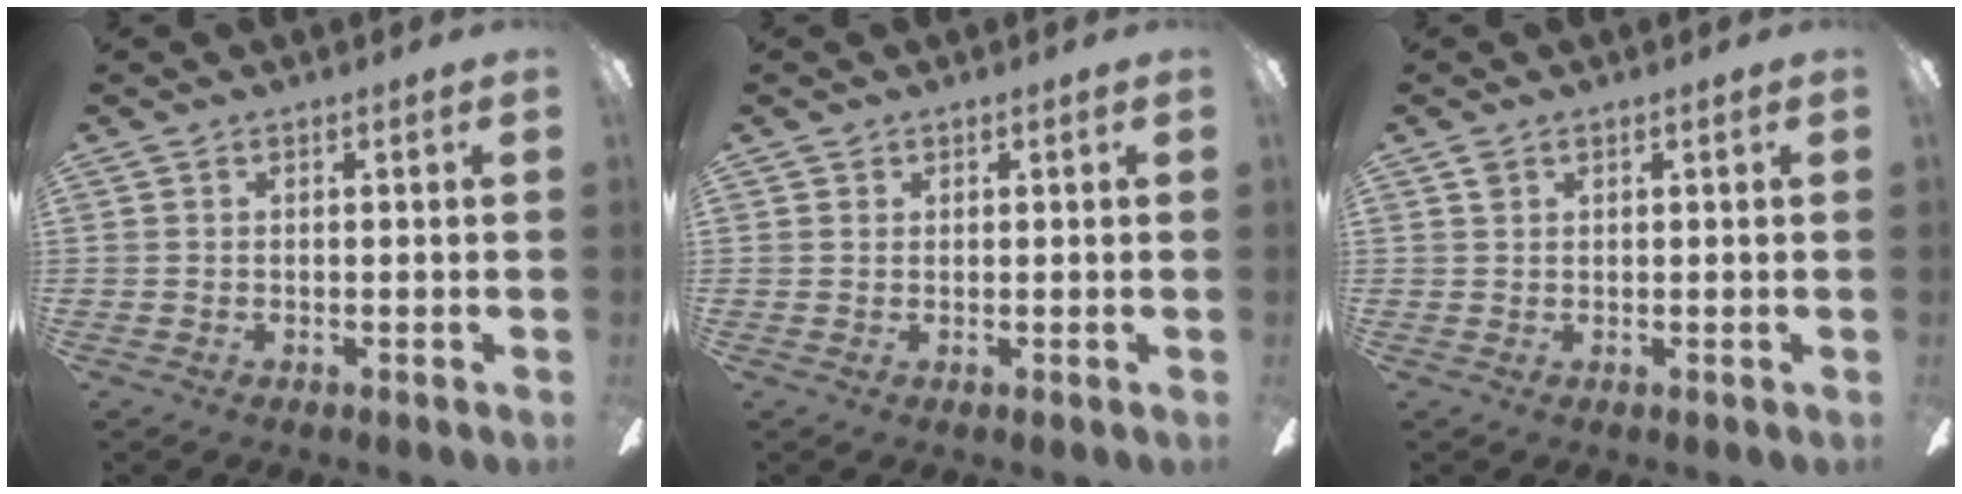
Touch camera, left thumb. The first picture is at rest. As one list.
[{"total": 1.3, "force": [0.7, 1.1, 0.0], "torque": [0.006, 0.001, 0.010]}, {"total": 1.4, "force": [0.9, 1.0, 0.4], "torque": [0.000, -0.002, 0.015]}]